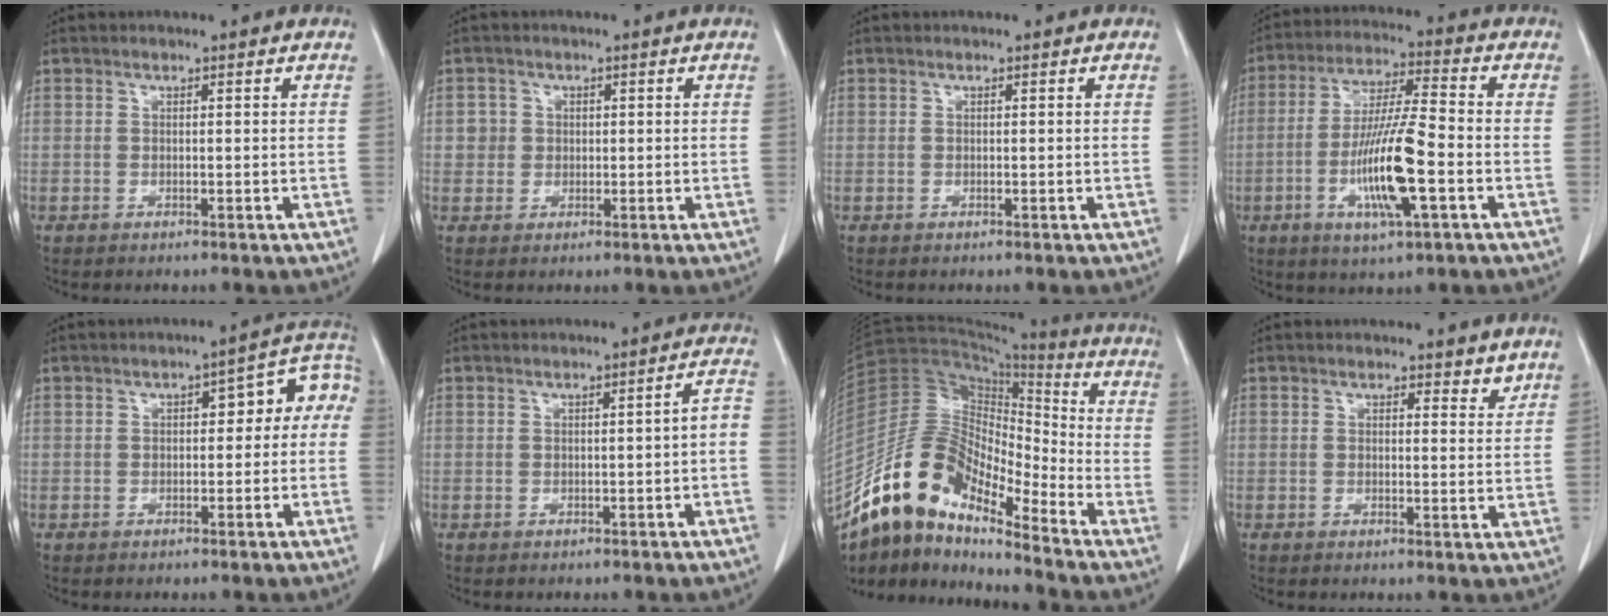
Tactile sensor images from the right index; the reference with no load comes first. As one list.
[{"total": 2.4, "force": [0.4, 2.4, 0.1], "torque": [0.009, 0.004, 0.004]}, {"total": 0.0}, {"total": 13.2, "force": [-3.8, 1.2, 12.6], "torque": [-0.244, -0.009, -0.072]}, {"total": 7.2, "force": [0.0, 3.4, 6.4], "torque": [-0.073, 0.043, -0.003]}, {"total": 2.7, "force": [-1.0, 0.6, 2.4], "torque": [-0.026, 0.014, -0.013]}, {"total": 14.7, "force": [-11.7, 4.4, 7.7], "torque": [-0.140, 0.046, -0.216]}, {"total": 2.4, "force": [2.1, 1.0, 0.6], "torque": [0.002, -0.010, 0.018]}]